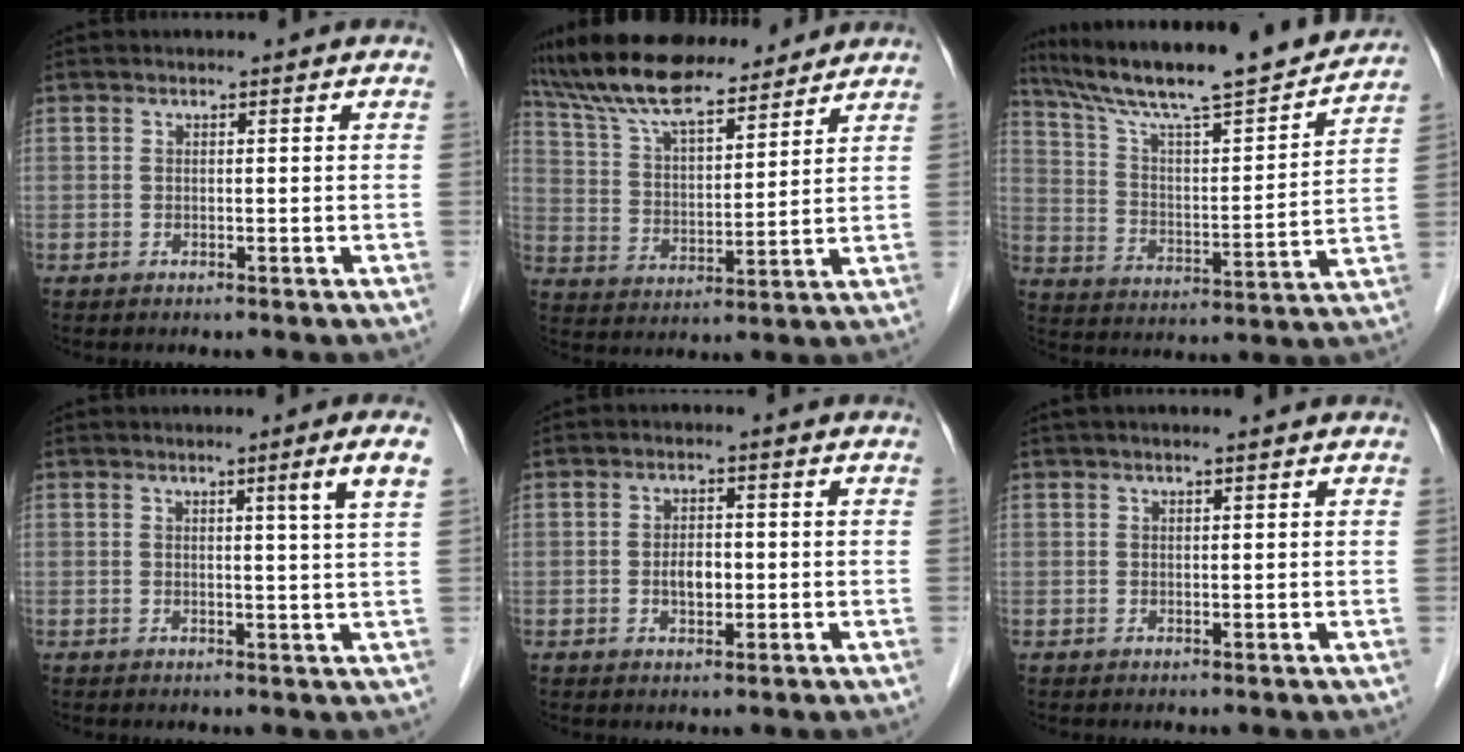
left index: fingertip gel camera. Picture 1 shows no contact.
{"total": 15.5, "force": [13.9, 3.2, 6.0], "torque": [-0.112, 0.025, 0.247]}
{"total": 22.6, "force": [19.7, 1.6, 11.0], "torque": [-0.186, -0.004, 0.302]}
{"total": 3.8, "force": [1.7, -1.3, 3.2], "torque": [-0.047, -0.012, 0.029]}
{"total": 3.0, "force": [-0.5, 1.6, 2.4], "torque": [-0.043, 0.001, -0.007]}
{"total": 2.0, "force": [1.5, 0.1, 1.3], "torque": [-0.019, 0.020, 0.023]}